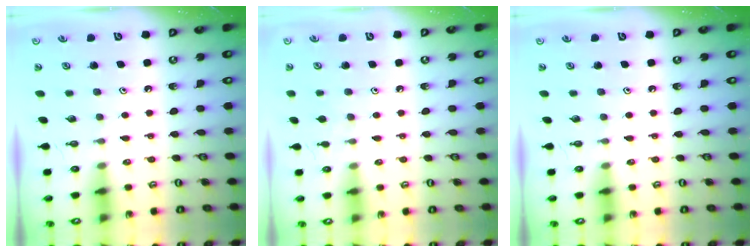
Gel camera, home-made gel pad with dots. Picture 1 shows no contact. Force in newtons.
{"total": 2.5, "press": 2.5, "slide": 0.4}
{"total": 0.0}